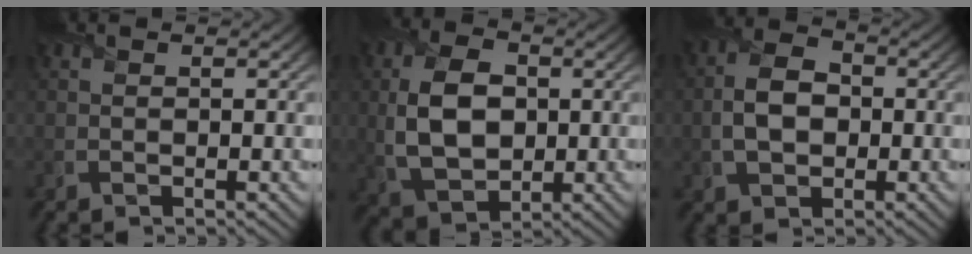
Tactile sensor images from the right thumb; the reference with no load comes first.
{"total": 9.5, "force": [0.4, 6.3, 7.0], "torque": [-0.163, -0.003, 0.007]}
{"total": 5.8, "force": [-0.6, 4.0, 4.2], "torque": [-0.088, 0.001, -0.015]}